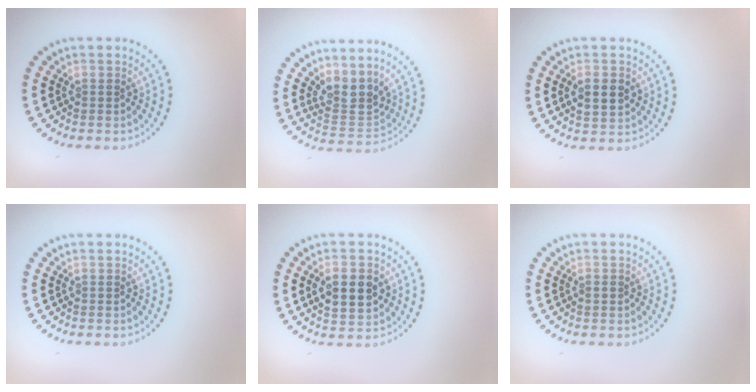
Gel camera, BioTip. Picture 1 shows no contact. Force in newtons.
{"total": 3.2, "press": 2.6, "slide": 1.9}
{"total": 2.7, "press": 2.7, "slide": 0.2}
{"total": 0.0}
{"total": 4.2, "press": 4.2, "slide": 0.0}
{"total": 0.7, "press": 0.7, "slide": 0.1}